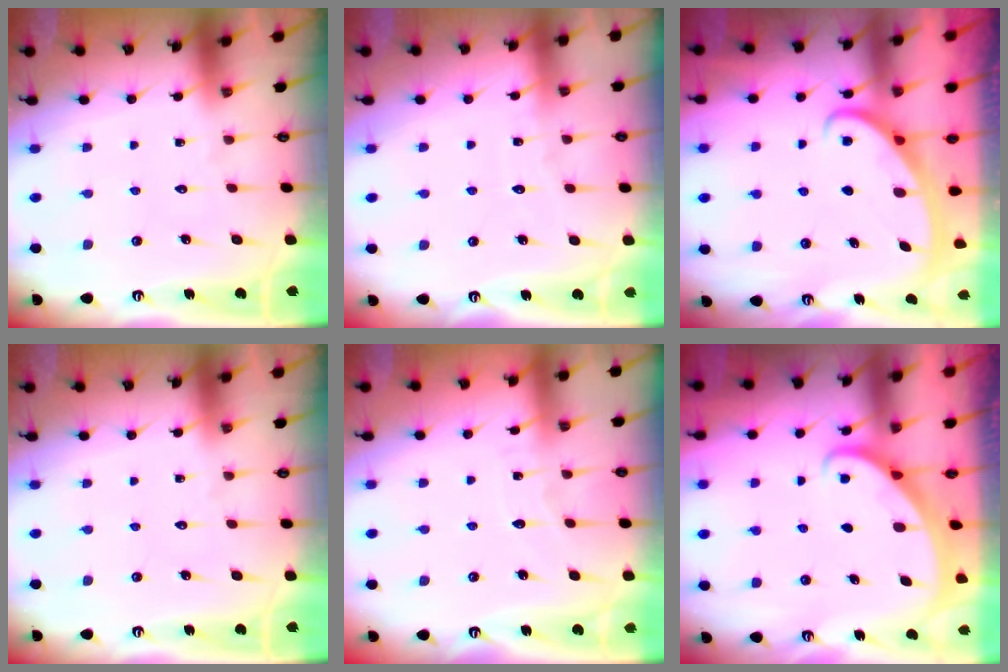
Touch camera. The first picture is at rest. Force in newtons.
{"total": 3.2, "press": 3.2, "slide": 0.4}
{"total": 2.8, "press": 2.7, "slide": 0.4}
{"total": 0.0}
{"total": 3.3, "press": 3.3, "slide": 0.4}
{"total": 1.8, "press": 1.7, "slide": 0.0}